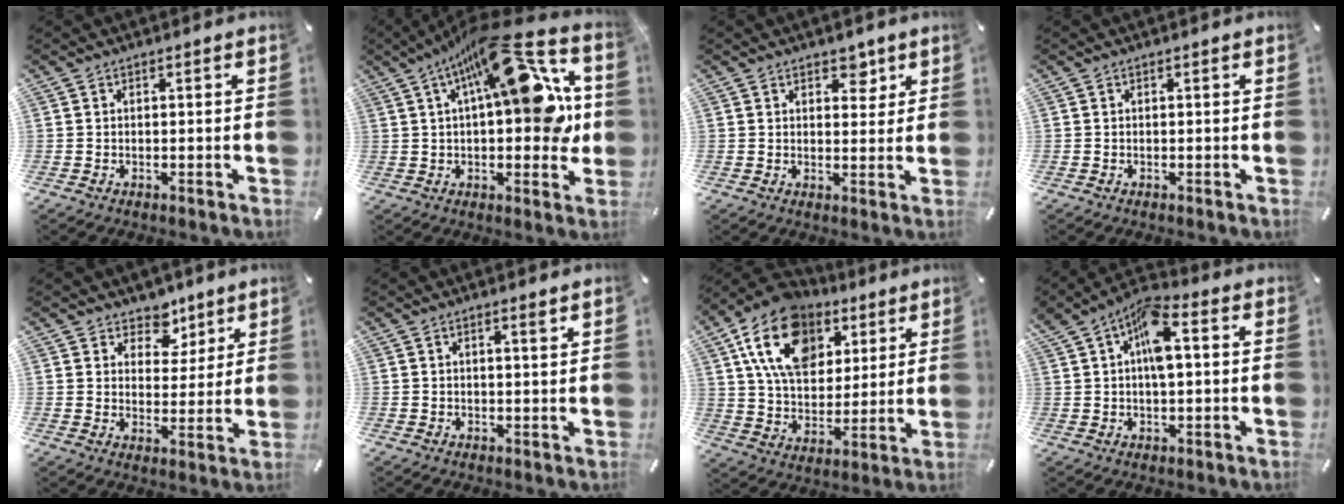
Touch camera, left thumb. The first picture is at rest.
{"total": 21.3, "force": [8.7, 8.3, 17.6], "torque": [-0.252, -0.053, 0.139]}
{"total": 4.3, "force": [2.8, 2.9, 1.6], "torque": [-0.001, -0.014, 0.041]}
{"total": 0.0}
{"total": 7.3, "force": [4.9, 5.3, 0.7], "torque": [-0.008, -0.043, 0.087]}
{"total": 1.6, "force": [1.1, 0.0, 1.2], "torque": [-0.026, -0.003, 0.019]}
{"total": 17.6, "force": [8.5, 11.9, 9.8], "torque": [-0.184, -0.019, 0.158]}
{"total": 8.6, "force": [2.2, 4.1, 7.3], "torque": [-0.125, 0.007, 0.038]}